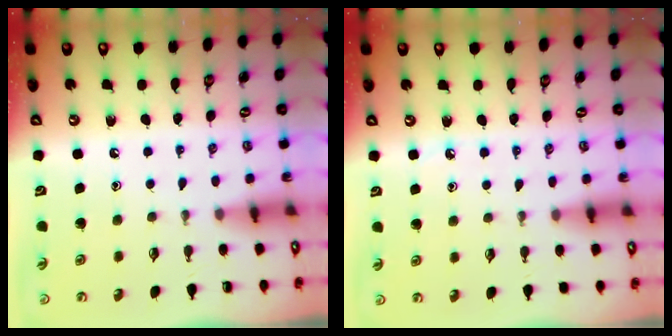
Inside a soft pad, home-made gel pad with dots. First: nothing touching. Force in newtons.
{"total": 3.9, "press": 3.8, "slide": 0.5}